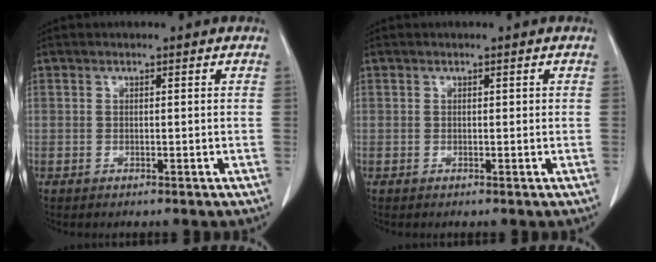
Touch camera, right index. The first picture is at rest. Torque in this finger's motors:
{"motor_torque": [0.10, -0.09, 0.02, 0.01]}